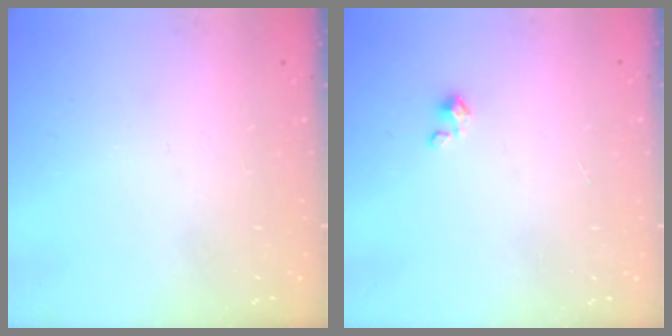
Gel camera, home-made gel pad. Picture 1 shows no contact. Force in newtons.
{"total": 0.0}